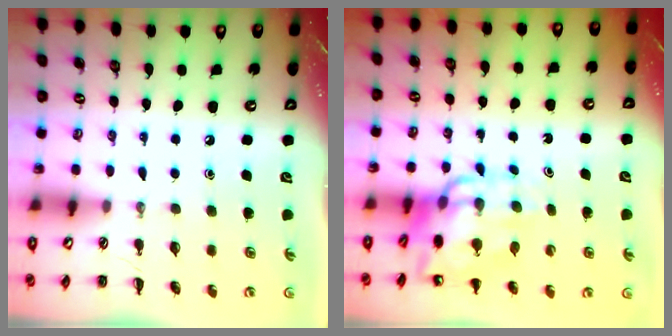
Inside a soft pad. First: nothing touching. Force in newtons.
{"total": 12.7, "press": 12.1, "slide": 3.7}